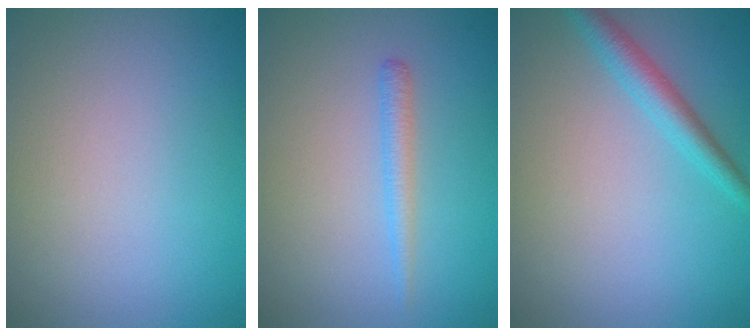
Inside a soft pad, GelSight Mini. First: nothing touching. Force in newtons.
{"total": 1.3, "press": 1.3, "slide": 0.1}
{"total": 2.4, "press": 2.4, "slide": 0.1}